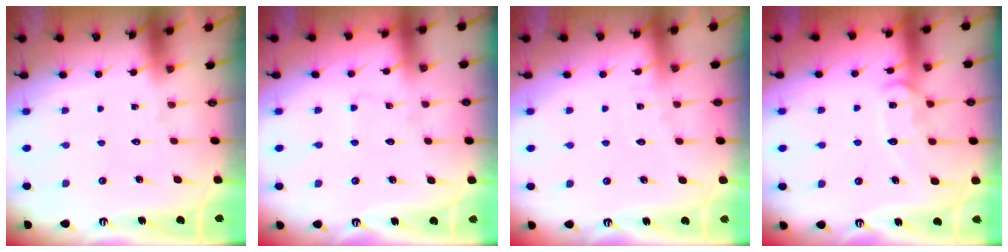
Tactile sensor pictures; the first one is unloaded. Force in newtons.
{"total": 3.2, "press": 3.1, "slide": 0.3}
{"total": 3.0, "press": 3.0, "slide": 0.4}
{"total": 12.1, "press": 12.1, "slide": 1.1}